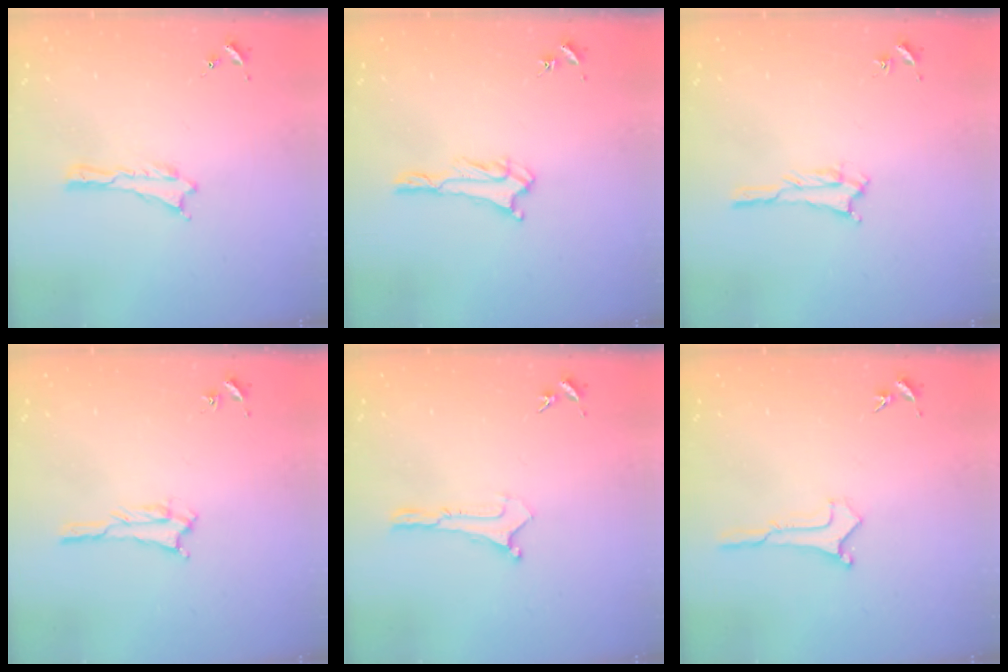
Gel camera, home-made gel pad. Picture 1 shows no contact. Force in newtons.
{"total": 1.7, "press": 1.6, "slide": 0.2}
{"total": 1.3, "press": 1.3, "slide": 0.2}
{"total": 1.3, "press": 1.3, "slide": 0.2}
{"total": 0.0}
{"total": 0.0}